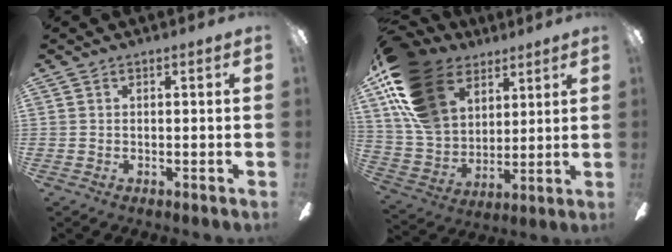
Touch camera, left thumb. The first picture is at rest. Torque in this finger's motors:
{"motor_torque": [0.61, 0.73, 1.69, -1.09, 0.68]}